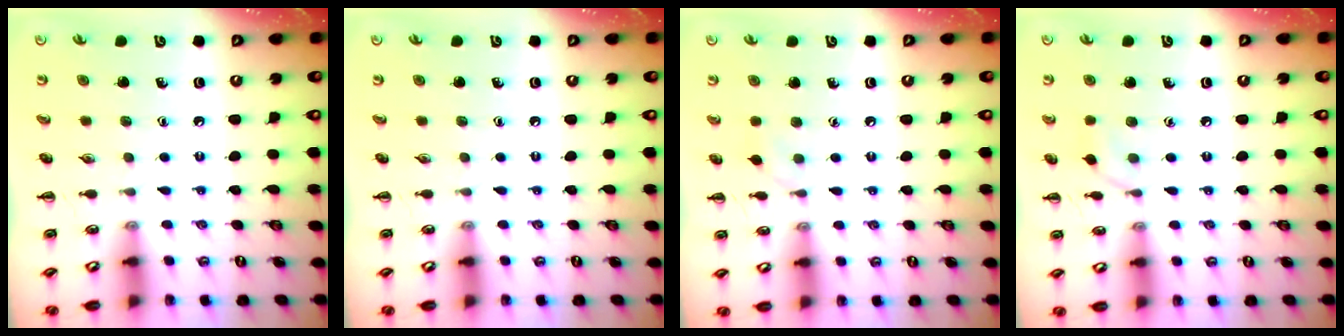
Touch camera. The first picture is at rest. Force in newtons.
{"total": 0.0}
{"total": 4.5, "press": 4.1, "slide": 1.6}
{"total": 6.0, "press": 5.8, "slide": 1.5}